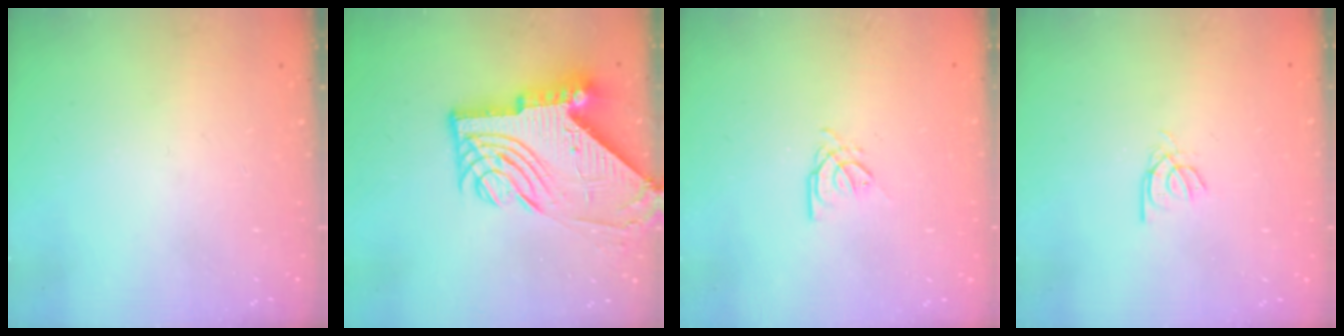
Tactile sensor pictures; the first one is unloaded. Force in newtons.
{"total": 14.6, "press": 14.5, "slide": 1.6}
{"total": 0.9, "press": 0.8, "slide": 0.2}
{"total": 2.2, "press": 2.2, "slide": 0.2}